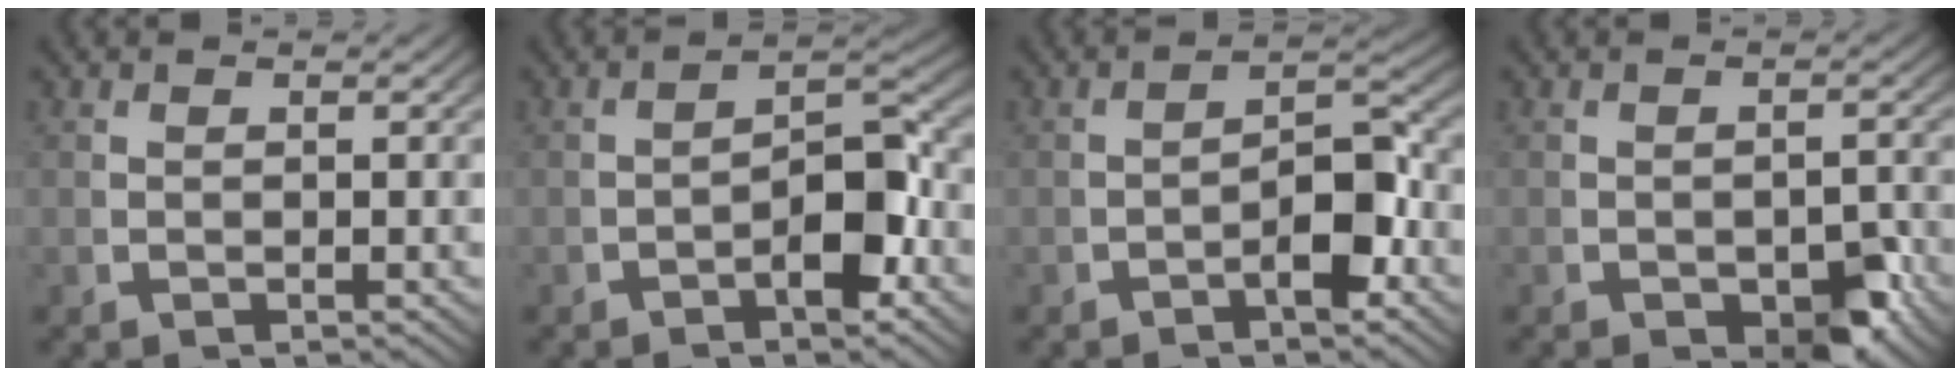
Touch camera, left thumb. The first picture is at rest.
{"total": 5.0, "force": [-1.2, 2.2, 4.3], "torque": [-0.062, -0.006, -0.018]}
{"total": 4.4, "force": [-1.1, 1.8, 3.9], "torque": [-0.058, -0.005, -0.018]}
{"total": 4.5, "force": [-2.0, 2.4, 3.3], "torque": [-0.046, -0.025, -0.022]}